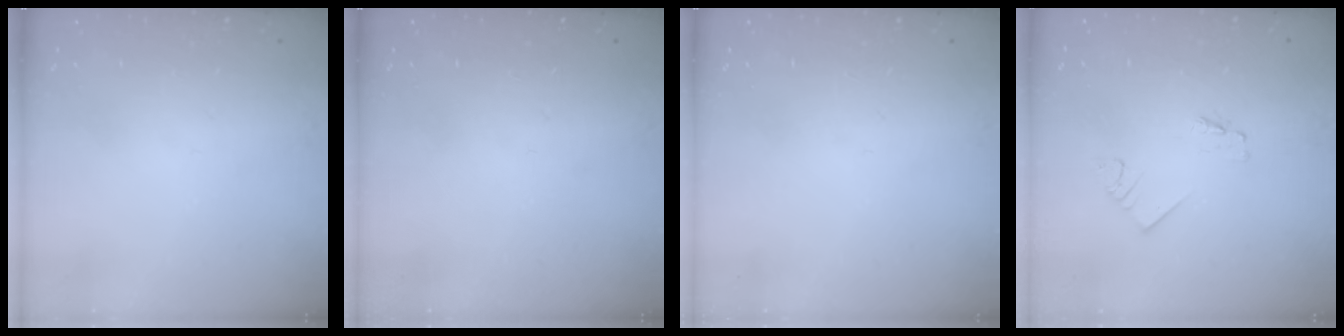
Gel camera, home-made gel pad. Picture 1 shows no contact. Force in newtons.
{"total": 0.0}
{"total": 0.0}
{"total": 1.2, "press": 1.2, "slide": 0.1}